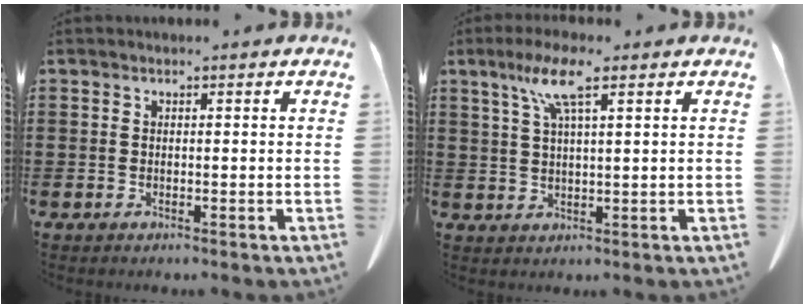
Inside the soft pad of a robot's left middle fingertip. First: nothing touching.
{"total": 6.7, "force": [3.6, 0.9, 5.5], "torque": [-0.118, 0.010, 0.061]}